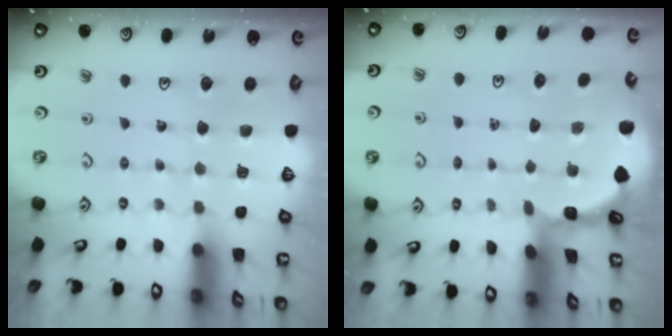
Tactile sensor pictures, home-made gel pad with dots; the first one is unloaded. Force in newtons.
{"total": 0.8, "press": 0.8, "slide": 0.2}